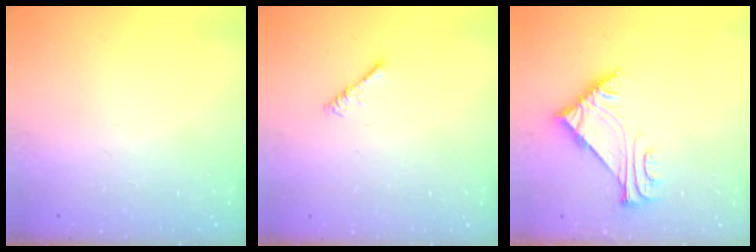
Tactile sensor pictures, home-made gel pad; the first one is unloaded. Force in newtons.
{"total": 0.9, "press": 0.9, "slide": 0.3}
{"total": 5.4, "press": 5.3, "slide": 1.0}